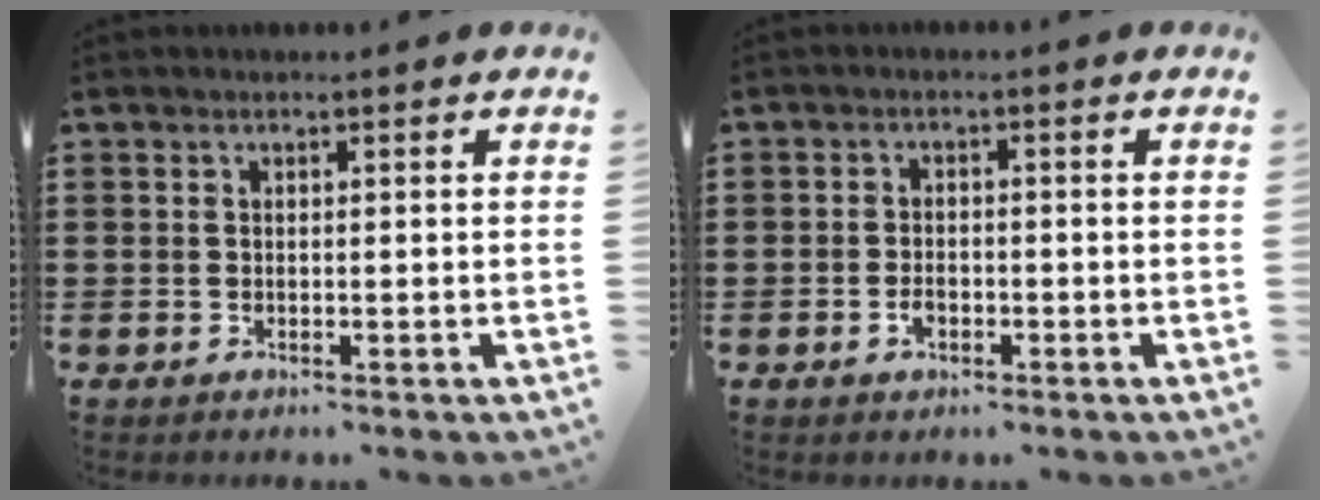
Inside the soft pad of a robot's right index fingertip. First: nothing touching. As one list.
[{"total": 1.9, "force": [-0.9, 1.0, 1.3], "torque": [-0.026, 0.001, -0.017]}]